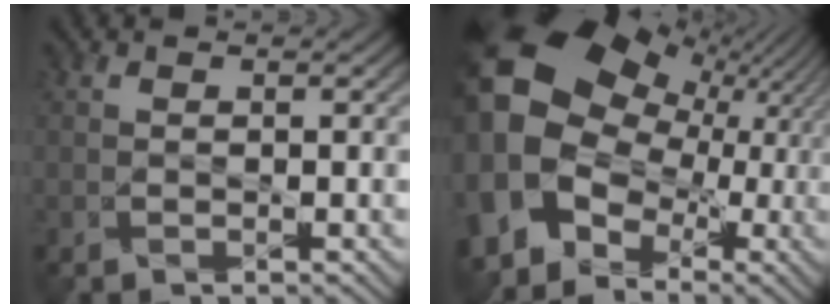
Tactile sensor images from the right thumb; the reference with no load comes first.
{"total": 19.4, "force": [1.8, 15.9, 10.9], "torque": [-0.228, -0.012, 0.027]}